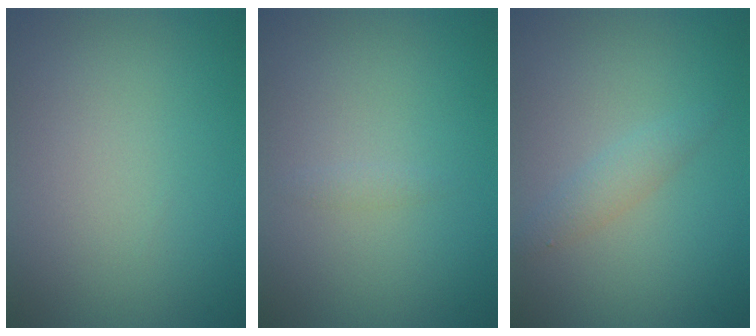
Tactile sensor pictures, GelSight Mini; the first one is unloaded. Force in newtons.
{"total": 0.6, "press": 0.6, "slide": 0.0}
{"total": 1.6, "press": 1.6, "slide": 0.1}